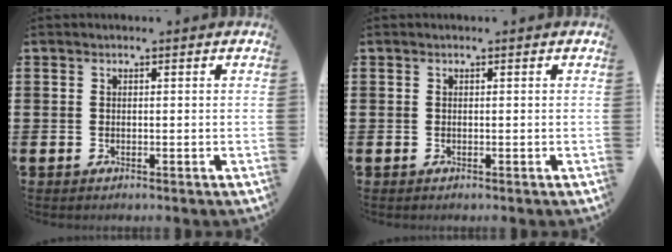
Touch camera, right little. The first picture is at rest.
{"total": 0.0}